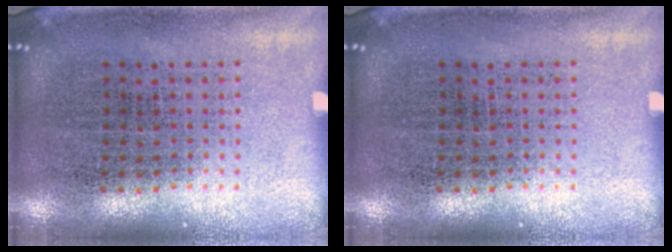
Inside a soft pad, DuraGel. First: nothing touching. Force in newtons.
{"total": 0.0}